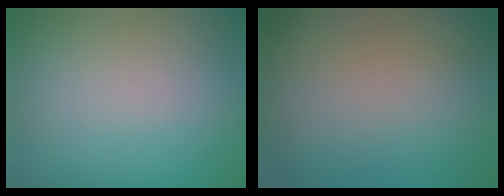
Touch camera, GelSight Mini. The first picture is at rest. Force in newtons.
{"total": 0.0}